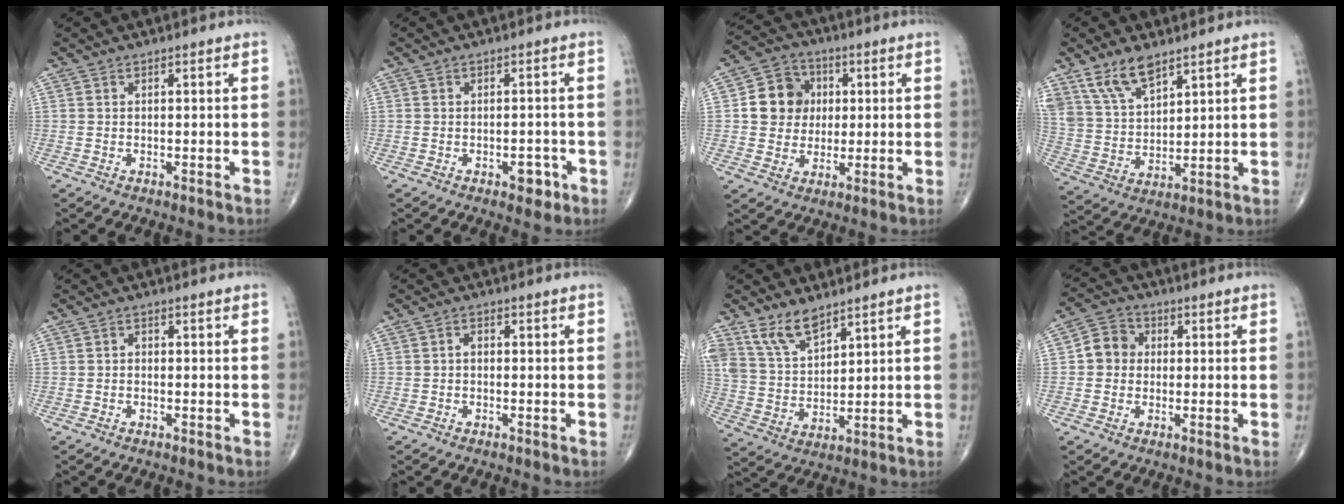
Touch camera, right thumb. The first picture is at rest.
{"total": 3.3, "force": [-1.5, 1.8, 2.2], "torque": [-0.016, 0.009, -0.017]}
{"total": 10.0, "force": [1.4, 8.9, 4.3], "torque": [-0.037, 0.005, 0.019]}
{"total": 9.9, "force": [6.9, 4.4, 5.5], "torque": [-0.095, -0.029, 0.146]}
{"total": 1.0, "force": [-0.3, 0.8, 0.5], "torque": [0.000, 0.003, -0.010]}
{"total": 1.5, "force": [-0.3, 1.2, 1.0], "torque": [-0.008, 0.007, -0.008]}
{"total": 8.4, "force": [6.1, 3.8, 4.3], "torque": [-0.068, -0.032, 0.130]}
{"total": 5.9, "force": [0.1, 5.4, 2.5], "torque": [-0.025, 0.015, -0.009]}